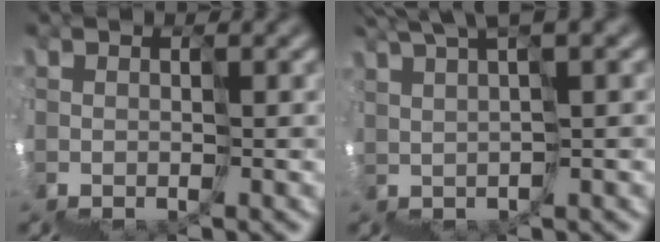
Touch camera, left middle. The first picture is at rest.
{"total": 4.6, "force": [4.0, 0.1, 2.3], "torque": [-0.052, 0.026, 0.072]}